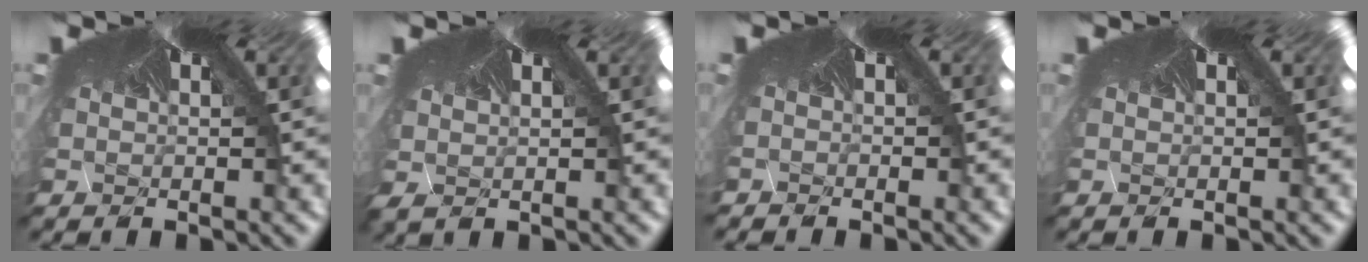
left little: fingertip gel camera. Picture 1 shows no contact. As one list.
[{"total": 0.7, "force": [0.1, 0.6, 0.3], "torque": [-0.023, -0.001, 0.007]}, {"total": 0.9, "force": [-0.9, -0.3, -0.1], "torque": [0.008, -0.016, -0.005]}, {"total": 0.0}]